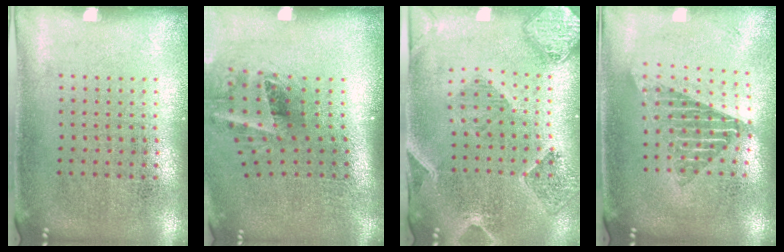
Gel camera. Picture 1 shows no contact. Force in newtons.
{"total": 2.1, "press": 1.3, "slide": 1.7}
{"total": 1.5, "press": 1.5, "slide": 0.3}
{"total": 1.7, "press": 1.4, "slide": 1.0}